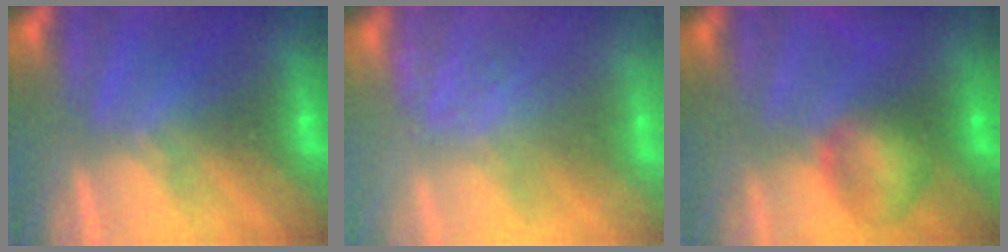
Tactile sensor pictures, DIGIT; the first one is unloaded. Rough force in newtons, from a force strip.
{"total": 2.4}
{"total": 8.9}